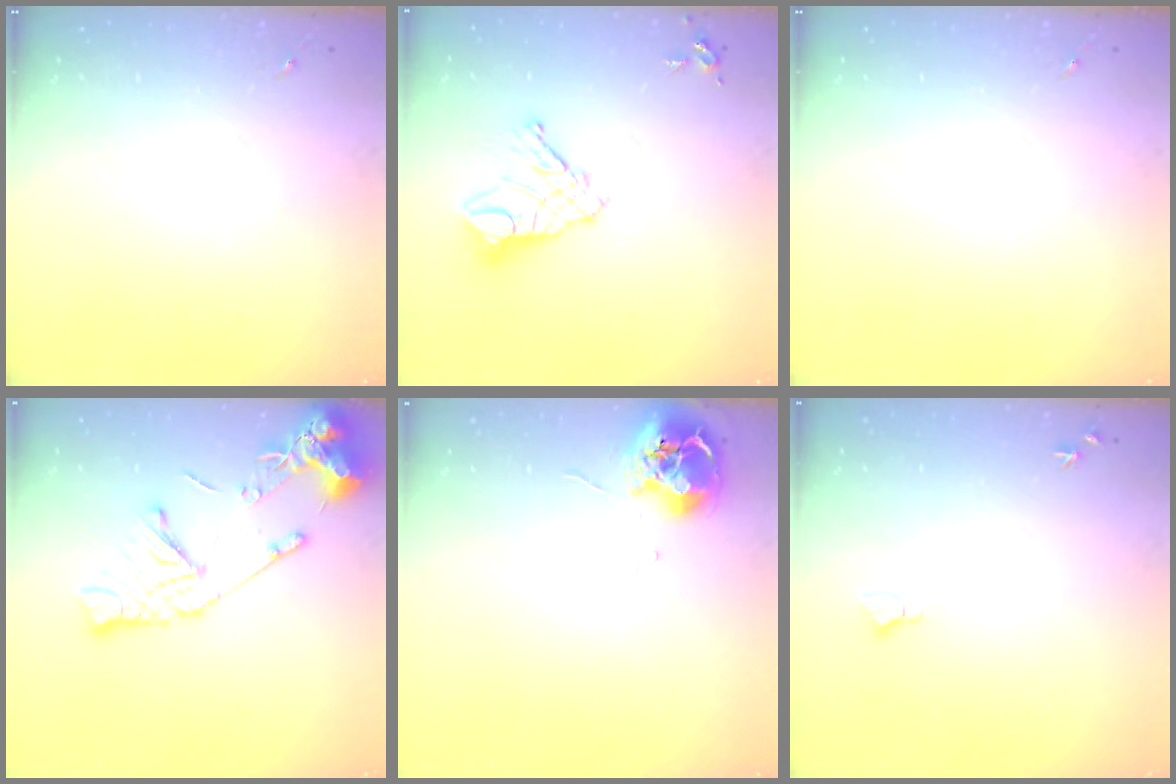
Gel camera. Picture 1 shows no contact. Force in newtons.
{"total": 12.0, "press": 11.9, "slide": 1.1}
{"total": 0.0}
{"total": 16.8, "press": 16.6, "slide": 1.9}
{"total": 9.6, "press": 9.5, "slide": 0.6}
{"total": 4.1, "press": 4.0, "slide": 0.5}